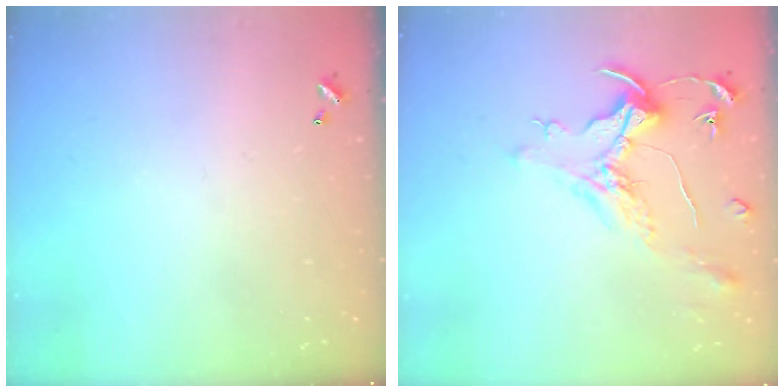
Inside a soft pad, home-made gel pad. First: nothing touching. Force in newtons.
{"total": 1.6, "press": 1.4, "slide": 0.7}